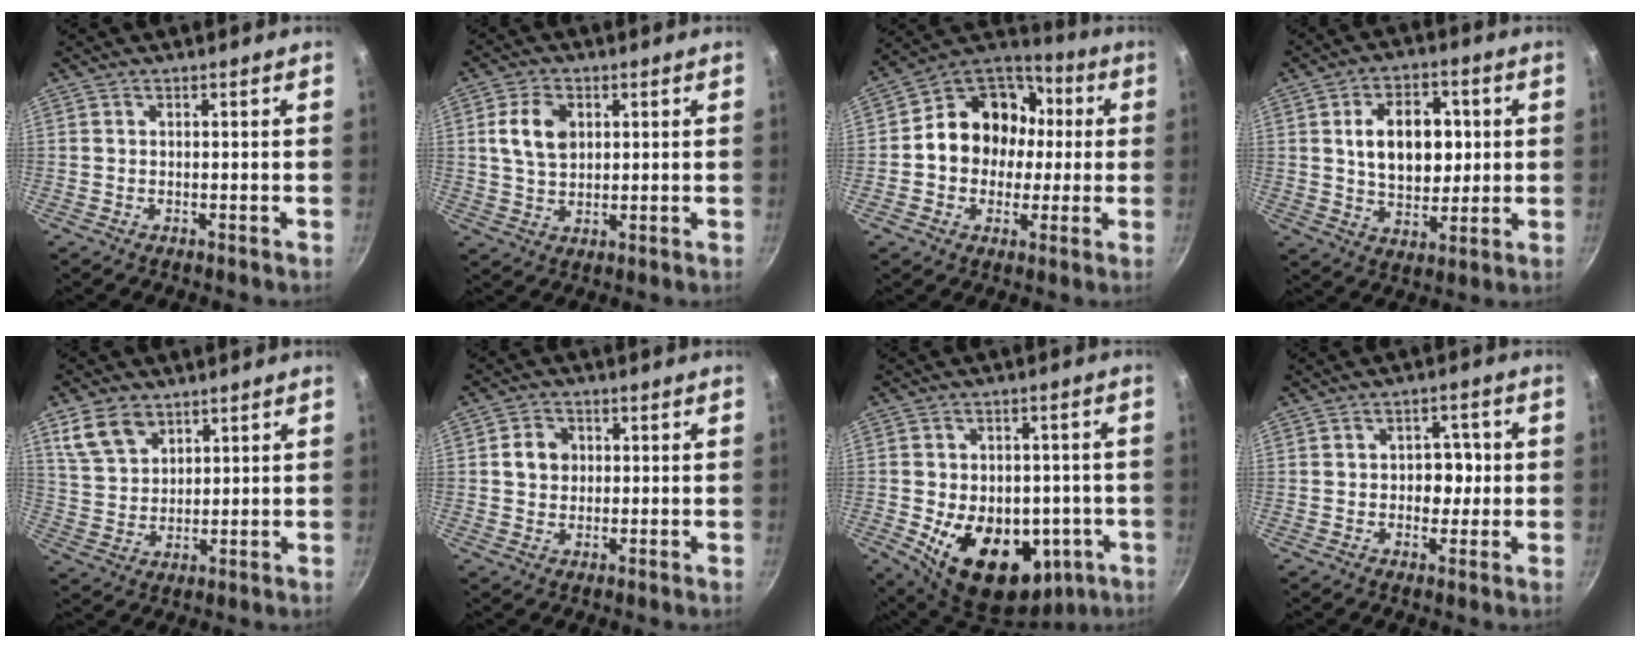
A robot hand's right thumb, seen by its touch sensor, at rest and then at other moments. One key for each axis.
{"total": 7.7, "fx": 2.0, "fy": 5.2, "fz": 5.2, "tx": -0.086, "ty": -0.001, "tz": 0.035}
{"total": 17.2, "fx": 0.9, "fy": 14.4, "fz": 9.4, "tx": -0.110, "ty": 0.042, "tz": 0.003}
{"total": 13.6, "fx": 2.3, "fy": 9.1, "fz": 9.9, "tx": -0.115, "ty": -0.002, "tz": 0.038}
{"total": 8.5, "fx": 4.9, "fy": 5.5, "fz": 4.2, "tx": -0.060, "ty": -0.014, "tz": 0.104}
{"total": 4.9, "fx": 0.8, "fy": 4.2, "fz": 2.3, "tx": -0.017, "ty": 0.007, "tz": 0.008}
{"total": 20.1, "fx": -5.5, "fy": 13.7, "fz": 13.6, "tx": -0.183, "ty": 0.009, "tz": -0.060}
{"total": 5.6, "fx": 0.0, "fy": 4.3, "fz": 3.6, "tx": -0.009, "ty": 0.007, "tz": -0.004}